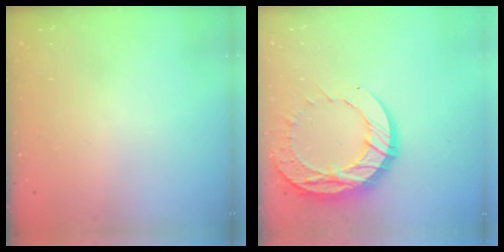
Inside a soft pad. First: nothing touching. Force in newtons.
{"total": 16.1, "press": 16.1, "slide": 1.3}